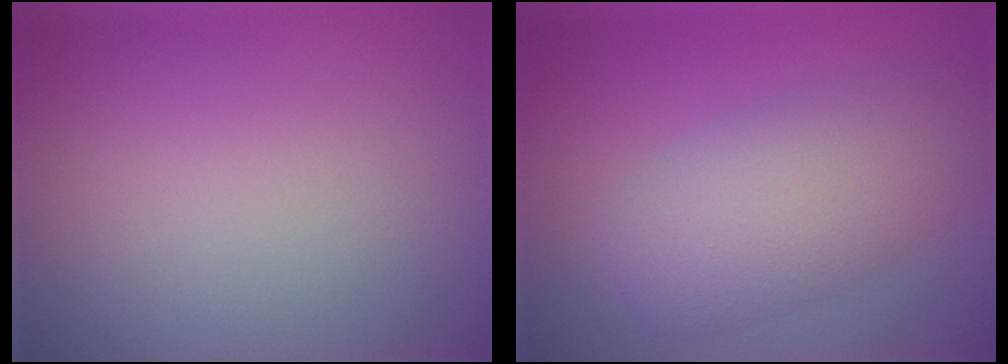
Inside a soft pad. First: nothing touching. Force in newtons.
{"total": 6.4, "press": 6.4, "slide": 0.2}